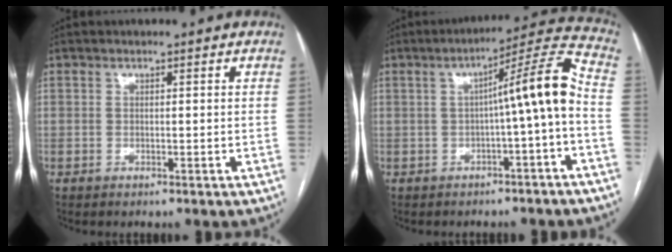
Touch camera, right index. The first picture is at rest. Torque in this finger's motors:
{"motor_torque": [1.26, -0.38, 0.66, 0.12]}